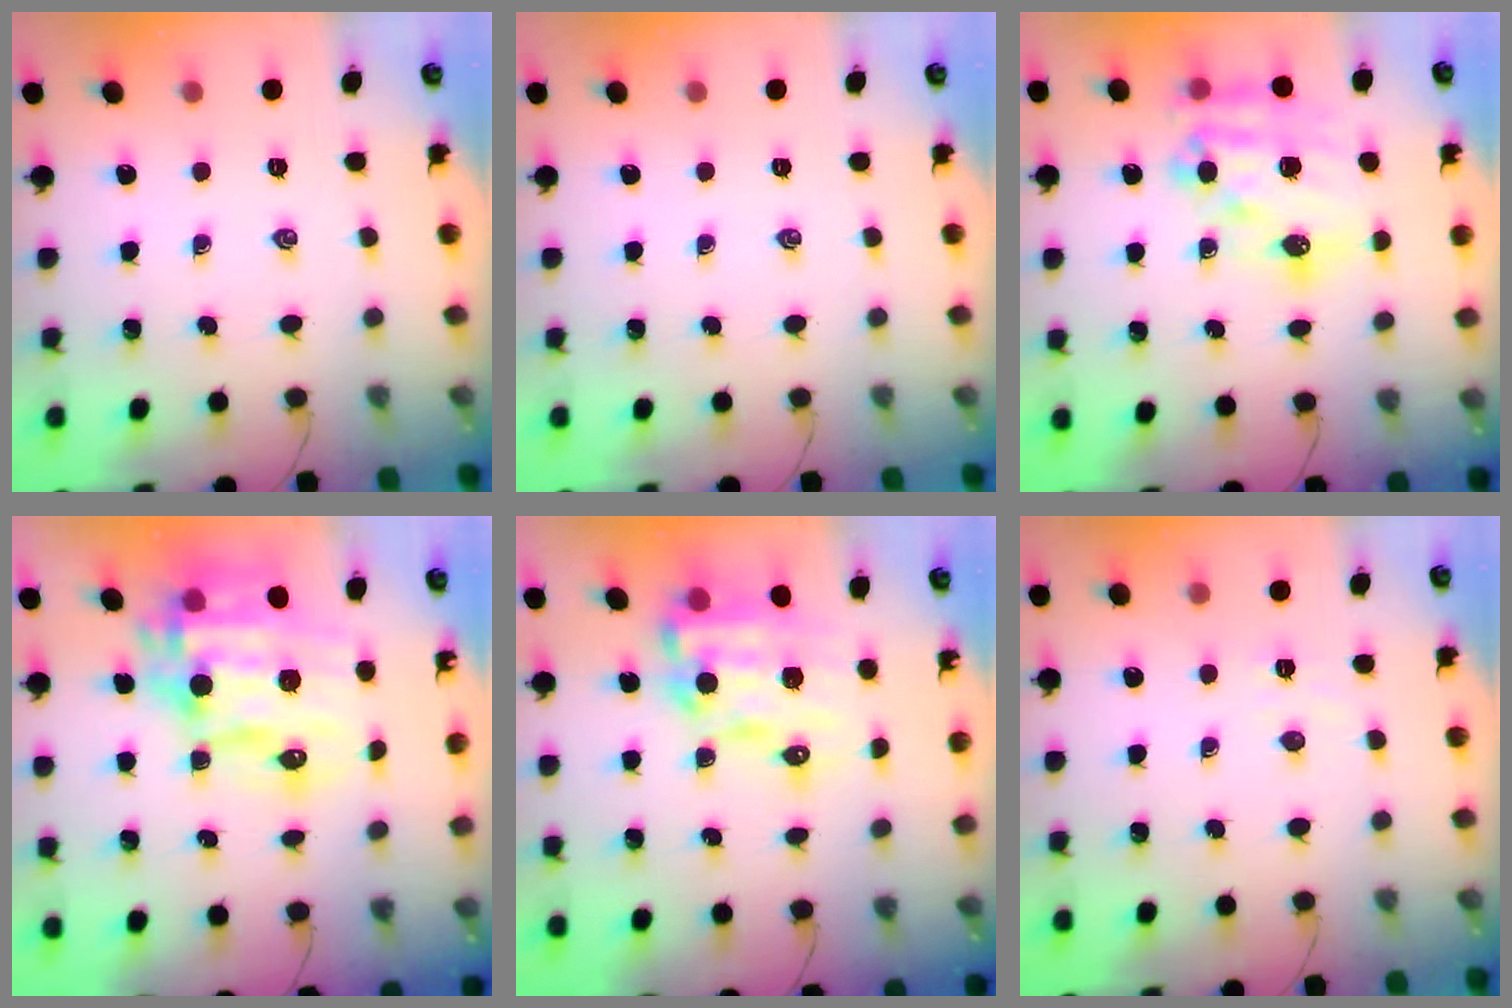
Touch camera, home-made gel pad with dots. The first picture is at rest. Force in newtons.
{"total": 0.0}
{"total": 18.4, "press": 18.0, "slide": 3.9}
{"total": 19.0, "press": 18.5, "slide": 4.4}
{"total": 12.6, "press": 12.2, "slide": 3.3}
{"total": 3.9, "press": 3.8, "slide": 0.9}